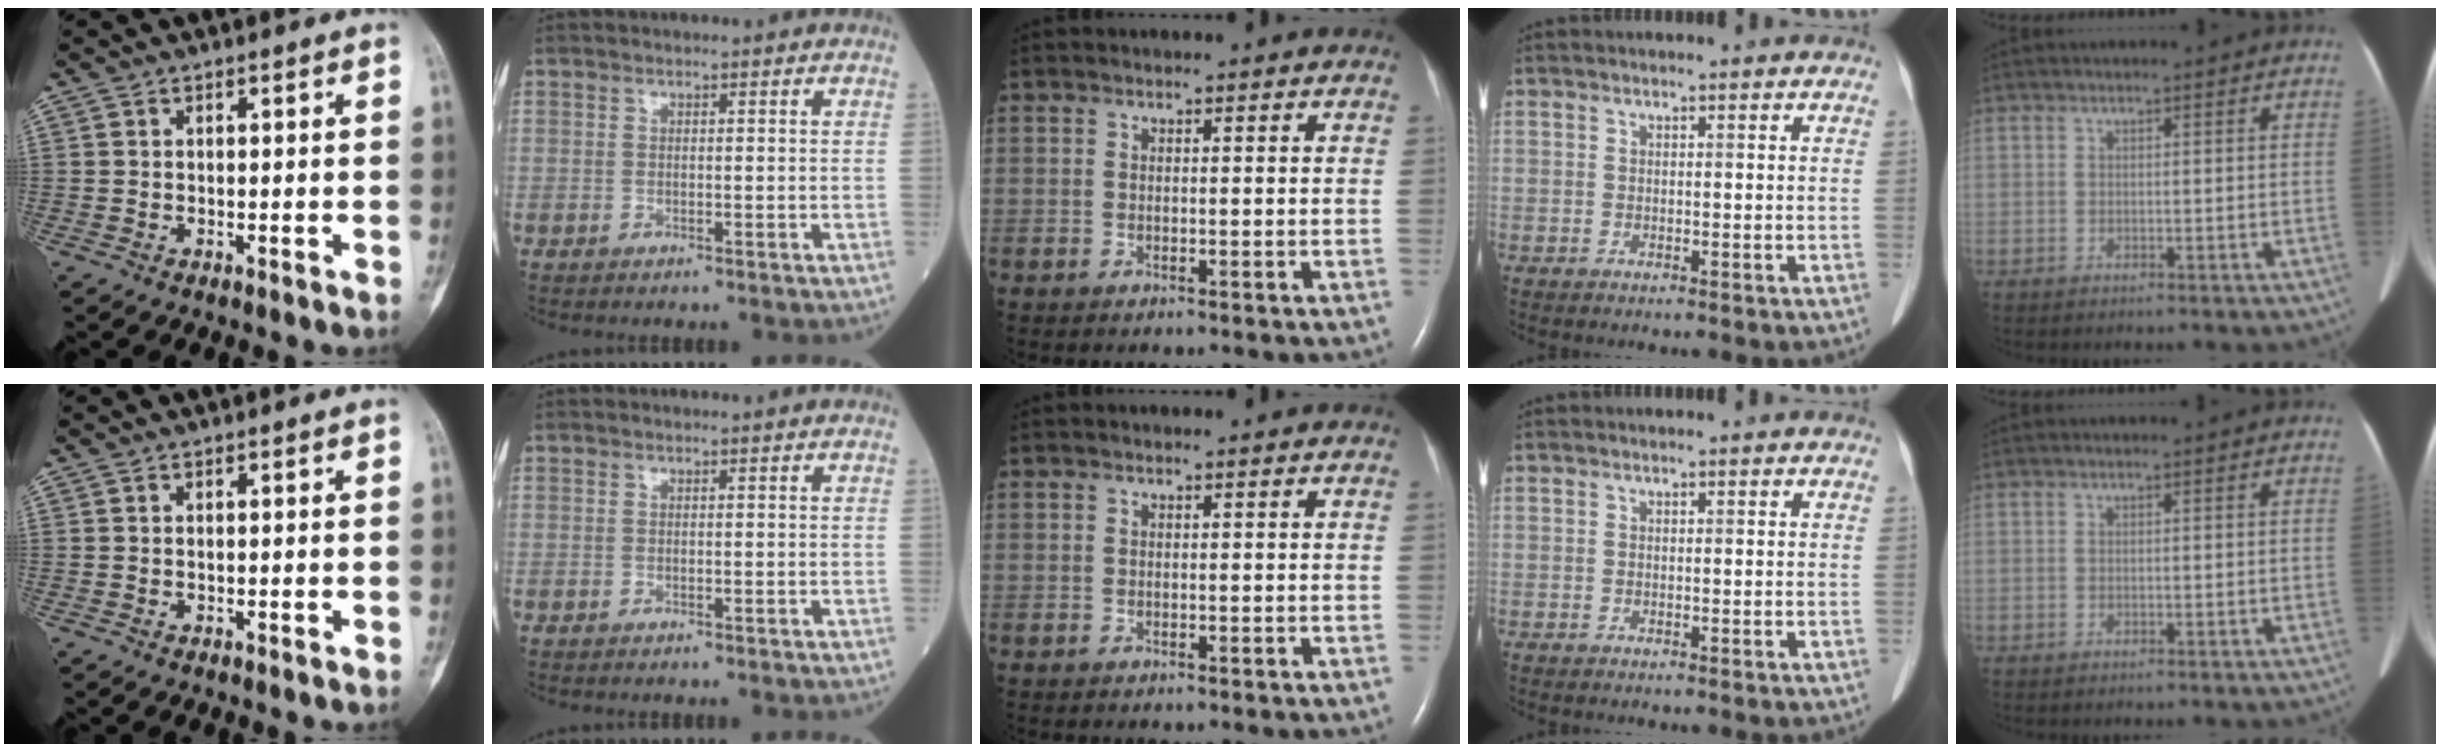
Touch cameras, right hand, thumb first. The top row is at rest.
{}